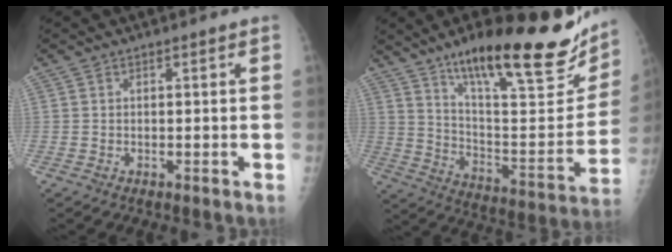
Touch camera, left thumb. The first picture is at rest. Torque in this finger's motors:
{"motor_torque": [0.63, 0.06, 1.43, -1.34, 0.22]}